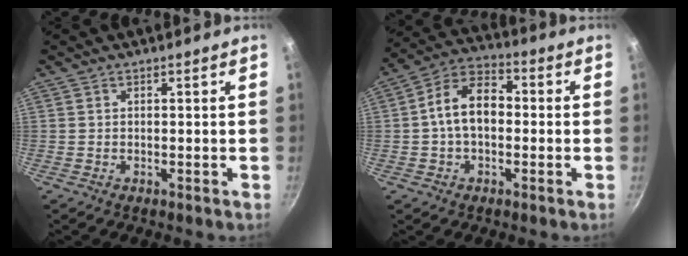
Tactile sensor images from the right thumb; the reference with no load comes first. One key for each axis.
{"total": 10.6, "fx": -0.3, "fy": 7.0, "fz": 8.0, "tx": -0.110, "ty": 0.037, "tz": -0.023}